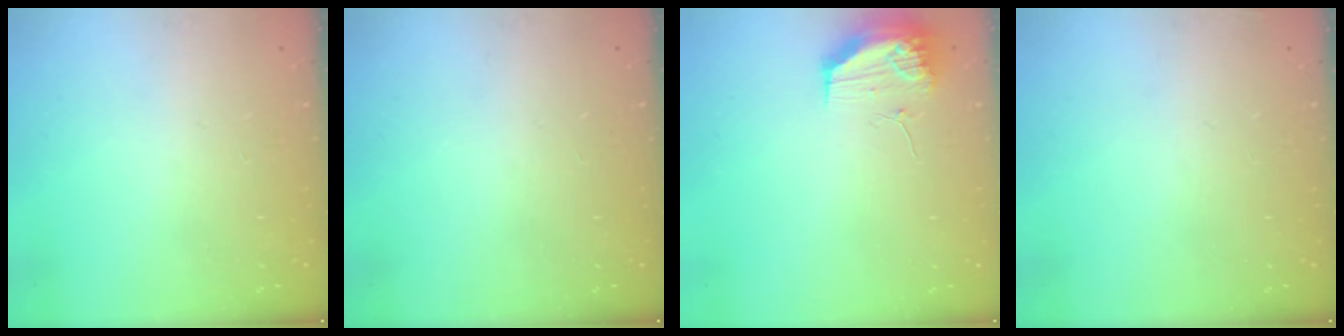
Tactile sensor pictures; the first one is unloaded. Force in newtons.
{"total": 0.0}
{"total": 10.6, "press": 10.5, "slide": 1.3}
{"total": 2.3, "press": 2.2, "slide": 0.8}